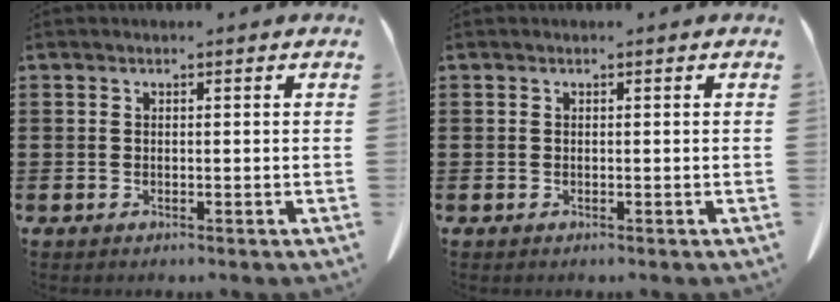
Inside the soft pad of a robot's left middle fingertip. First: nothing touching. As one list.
[{"total": 0.0}]